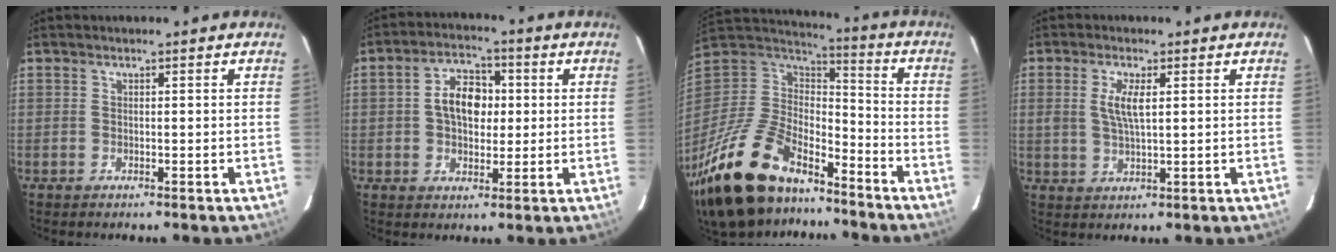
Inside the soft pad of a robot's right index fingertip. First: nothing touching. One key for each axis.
{"total": 8.0, "fx": 0.7, "fy": 5.3, "fz": 6.0, "tx": -0.104, "ty": 0.023, "tz": 0.013}
{"total": 28.1, "fx": -19.9, "fy": 12.4, "fz": 15.6, "tx": -0.331, "ty": -0.022, "tz": -0.336}
{"total": 4.8, "fx": 1.1, "fy": 1.4, "fz": 4.4, "tx": -0.088, "ty": 0.001, "tz": 0.023}